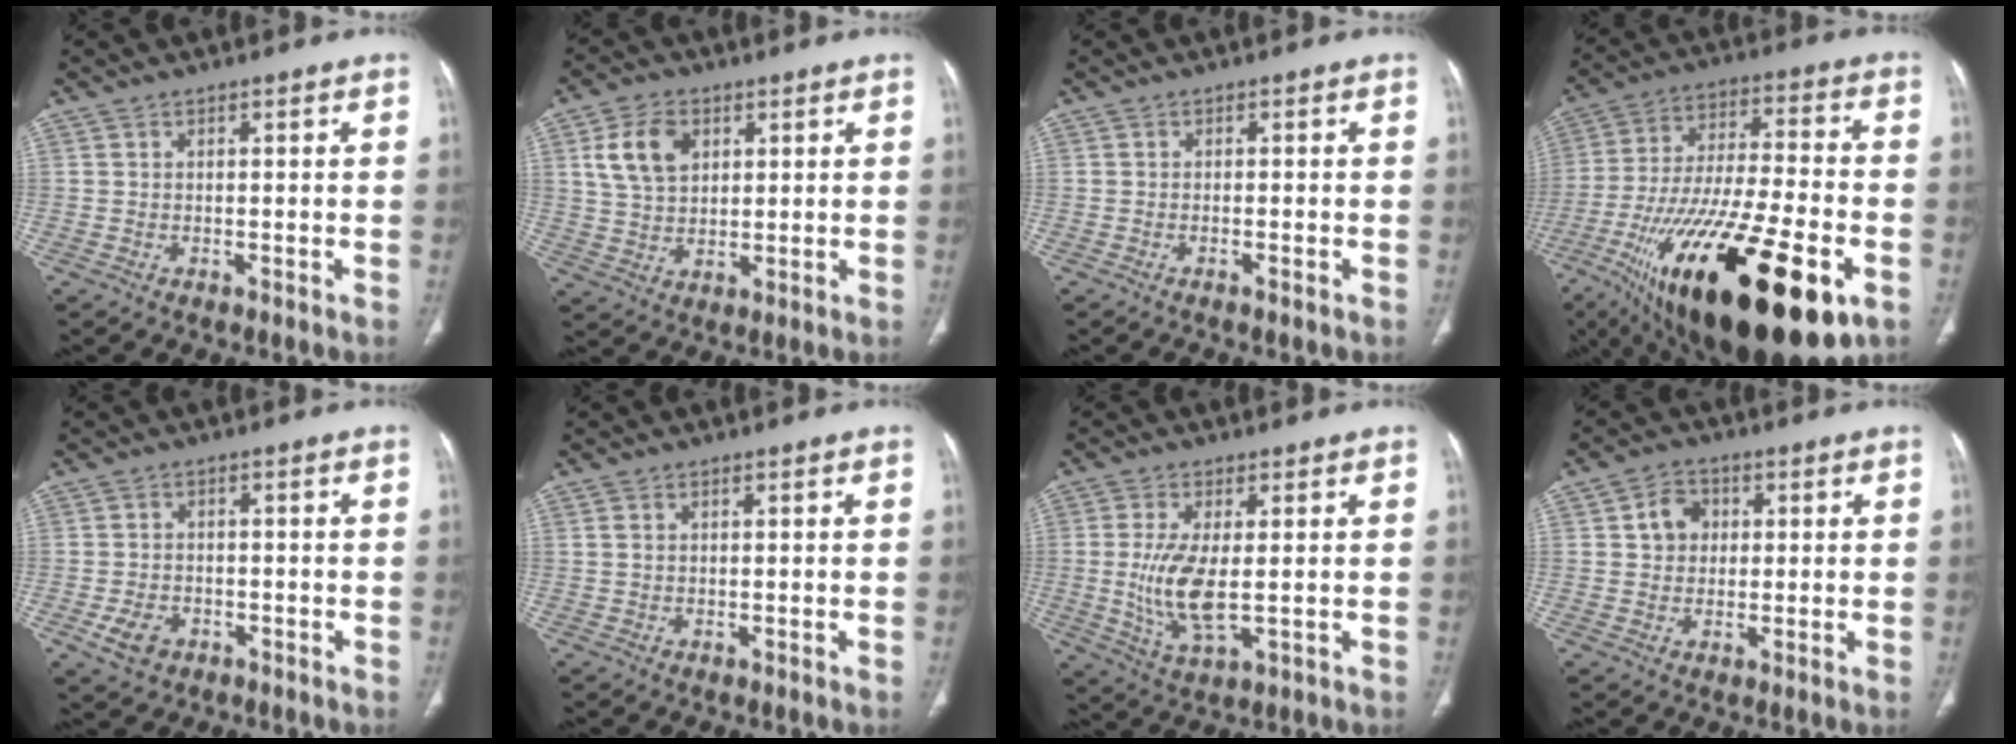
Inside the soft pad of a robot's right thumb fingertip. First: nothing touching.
{"total": 9.0, "force": [3.2, 6.1, 5.7], "torque": [-0.094, -0.006, 0.065]}
{"total": 1.2, "force": [-0.8, 0.1, 0.9], "torque": [-0.020, 0.002, -0.009]}
{"total": 34.5, "force": [-14.8, 11.7, 28.9], "torque": [-0.495, 0.020, -0.234]}
{"total": 4.6, "force": [-2.0, 3.4, 2.4], "torque": [-0.045, 0.008, -0.028]}
{"total": 1.0, "force": [0.4, 0.6, 0.7], "torque": [-0.019, 0.009, 0.013]}
{"total": 9.4, "force": [-0.2, 3.7, 8.7], "torque": [-0.186, -0.018, 0.004]}
{"total": 5.3, "force": [1.1, 4.4, 2.7], "torque": [-0.024, 0.005, 0.014]}